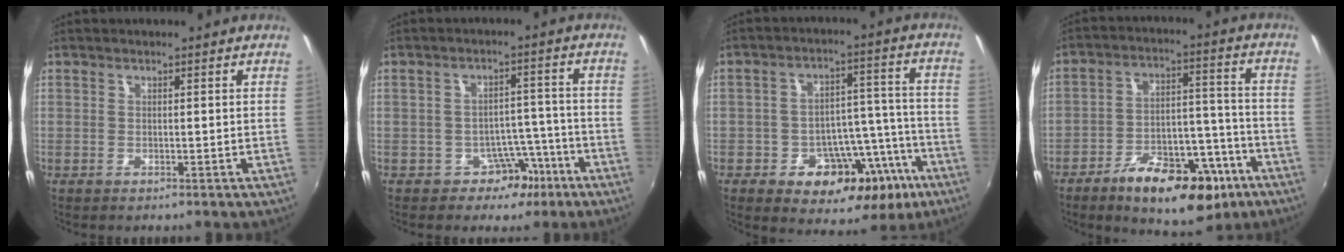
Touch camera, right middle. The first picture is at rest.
{"total": 5.3, "force": [-3.1, 3.8, 1.9], "torque": [-0.031, 0.021, -0.033]}
{"total": 16.2, "force": [-7.7, 10.6, 9.5], "torque": [-0.147, 0.025, -0.087]}
{"total": 17.8, "force": [-10.6, 7.9, 11.9], "torque": [-0.187, 0.008, -0.148]}